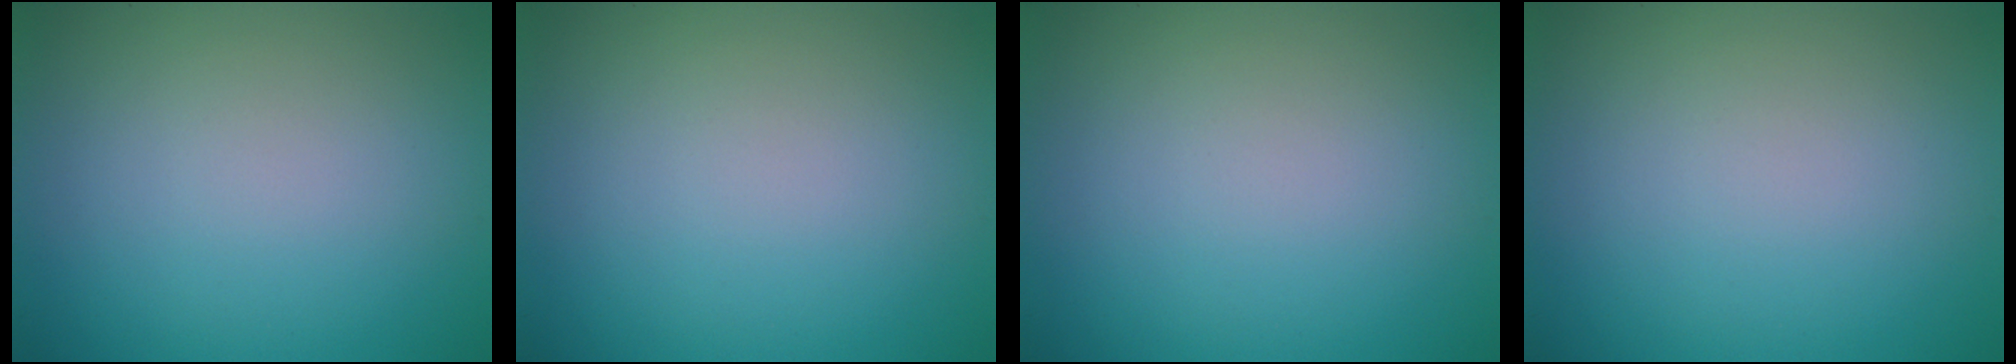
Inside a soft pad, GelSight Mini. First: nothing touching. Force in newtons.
{"total": 0.0}
{"total": 0.0}
{"total": 0.0}